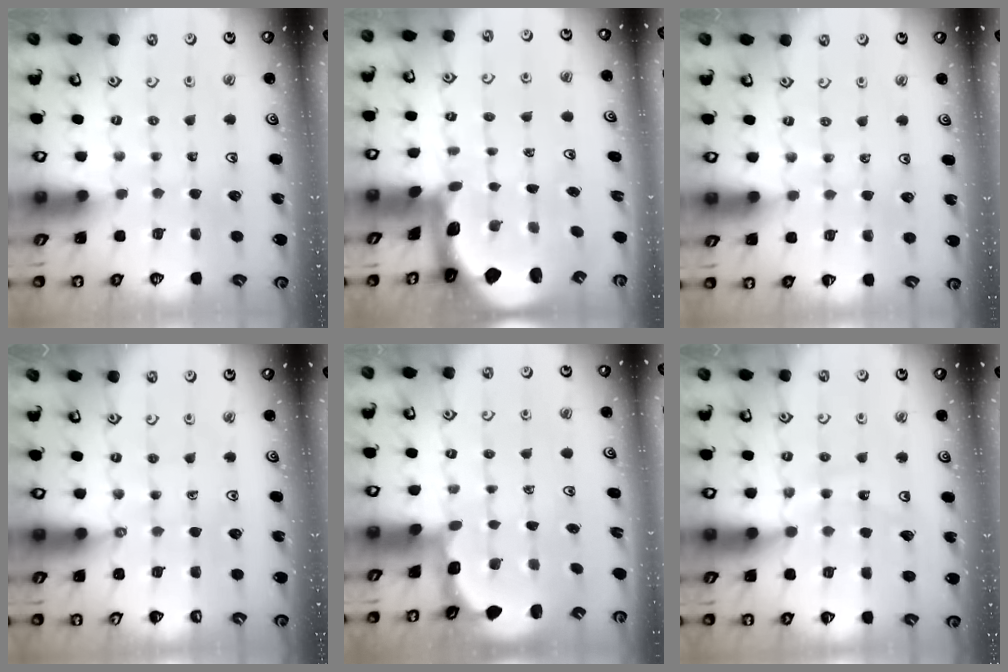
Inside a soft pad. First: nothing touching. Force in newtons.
{"total": 1.8, "press": 1.8, "slide": 0.4}
{"total": 2.1, "press": 2.1, "slide": 0.4}
{"total": 1.3, "press": 1.2, "slide": 0.3}
{"total": 2.7, "press": 2.3, "slide": 1.4}
{"total": 9.7, "press": 9.7, "slide": 1.2}